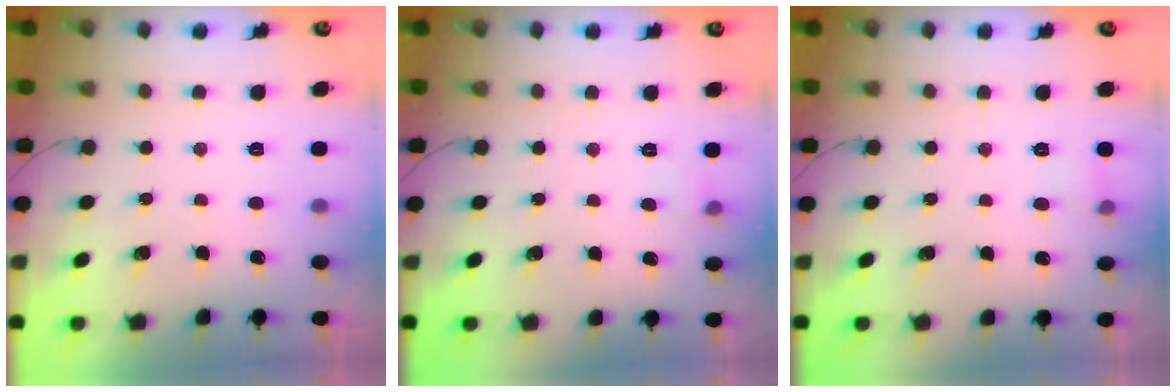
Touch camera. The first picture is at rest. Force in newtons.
{"total": 3.6, "press": 3.3, "slide": 1.3}
{"total": 4.0, "press": 4.0, "slide": 0.5}